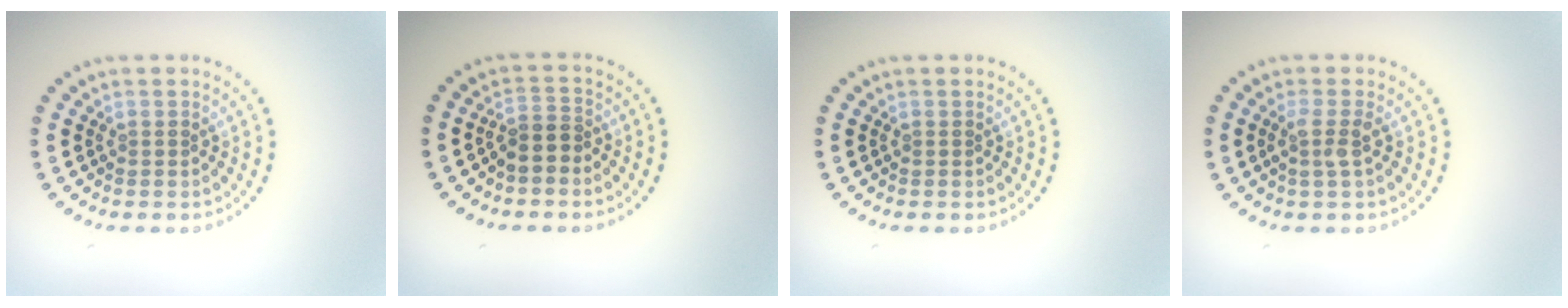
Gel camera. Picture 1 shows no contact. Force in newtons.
{"total": 1.8, "press": 1.4, "slide": 1.1}
{"total": 0.0}
{"total": 1.6, "press": 1.3, "slide": 1.1}